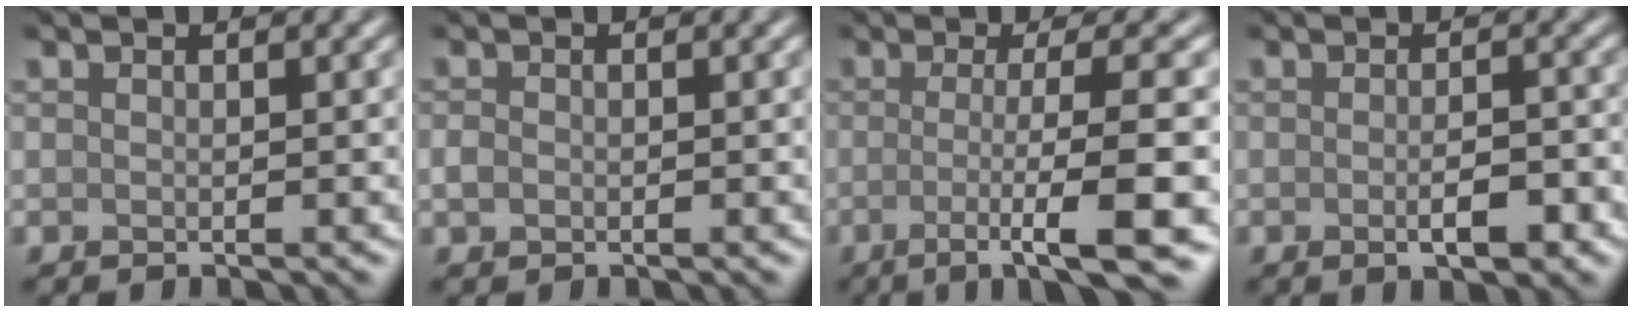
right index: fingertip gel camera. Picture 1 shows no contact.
{"total": 1.0, "force": [-0.3, 0.7, 0.6], "torque": [-0.011, -0.002, -0.007]}
{"total": 9.0, "force": [-2.8, 1.4, 8.5], "torque": [-0.112, -0.002, -0.048]}
{"total": 3.0, "force": [-1.0, 1.0, 2.7], "torque": [-0.045, -0.005, -0.012]}